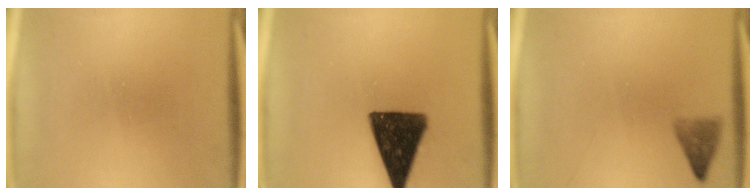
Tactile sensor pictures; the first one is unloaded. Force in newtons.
{"total": 15.4}
{"total": 2.0}